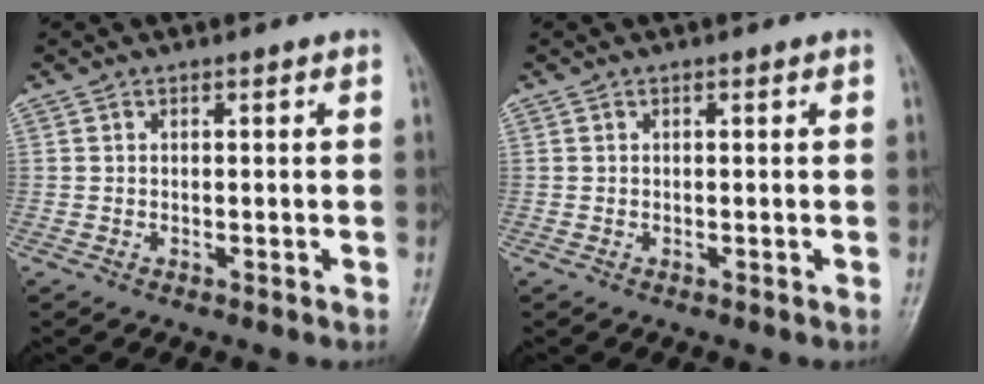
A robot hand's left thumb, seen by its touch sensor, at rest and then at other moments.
{"total": 0.0}